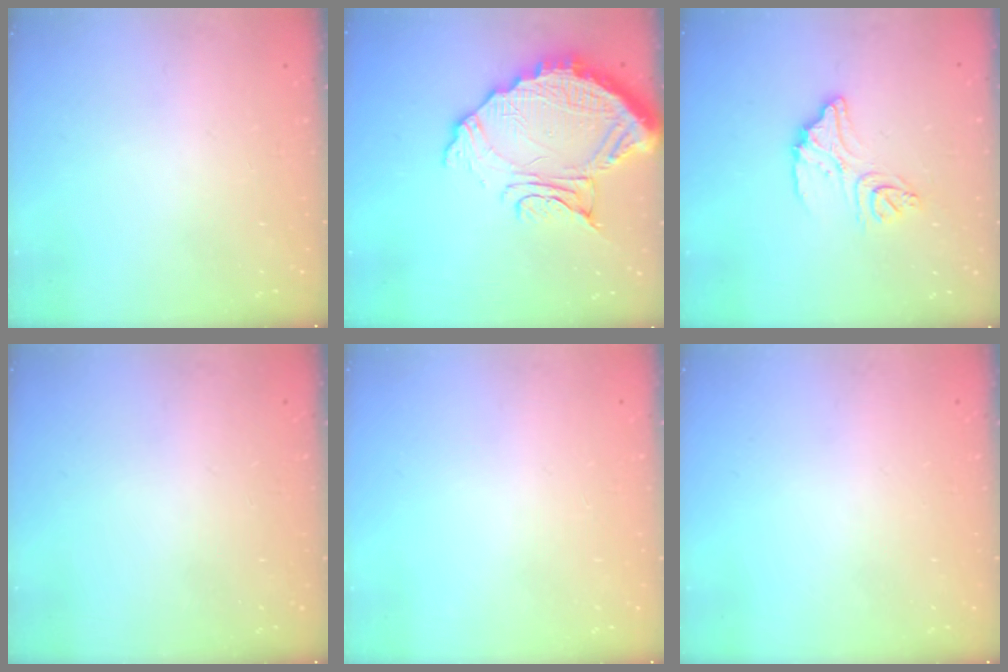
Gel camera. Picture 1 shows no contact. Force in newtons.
{"total": 16.5, "press": 16.4, "slide": 1.3}
{"total": 12.9, "press": 12.9, "slide": 1.0}
{"total": 0.0}
{"total": 0.0}
{"total": 0.0}